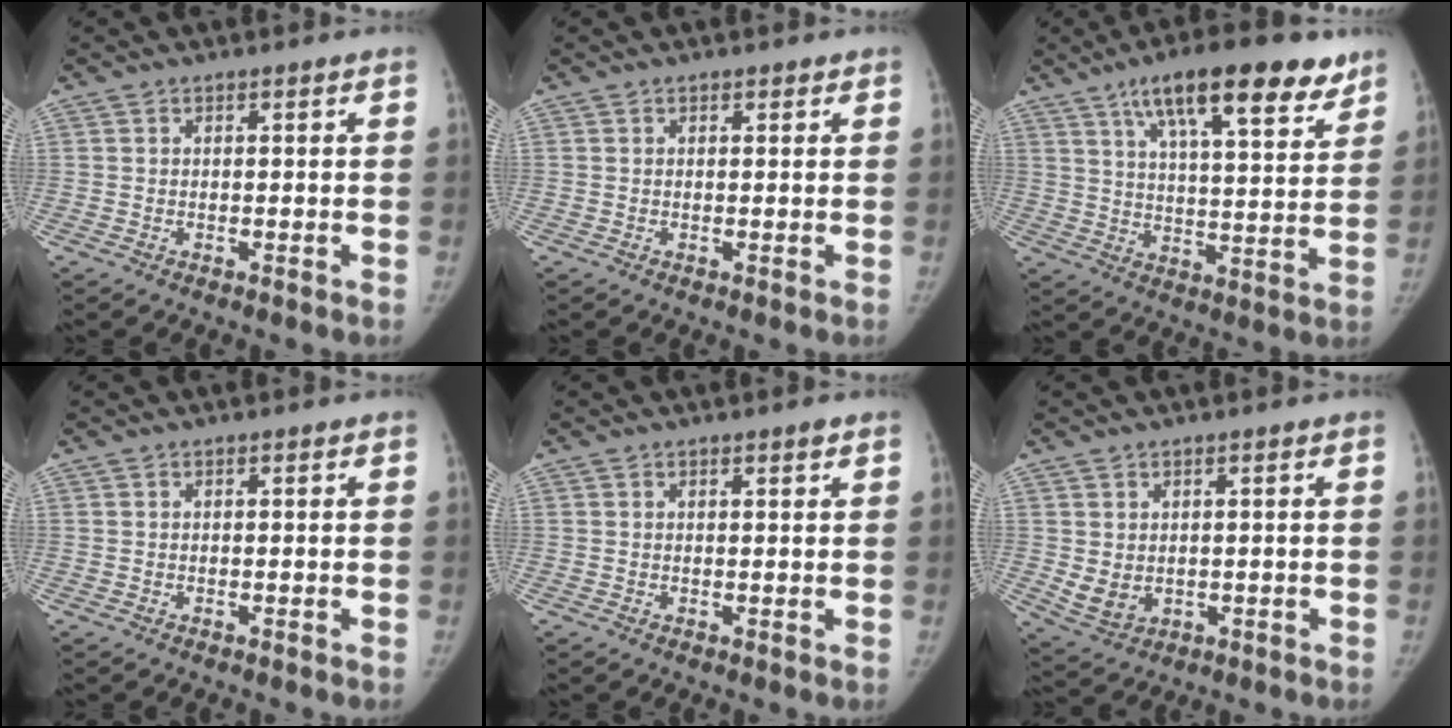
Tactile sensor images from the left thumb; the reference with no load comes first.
{"total": 0.8, "force": [0.5, 0.5, 0.2], "torque": [0.004, -0.003, 0.003]}
{"total": 18.6, "force": [11.6, 5.6, 13.5], "torque": [-0.177, -0.033, 0.181]}
{"total": 0.0}
{"total": 1.0, "force": [0.7, 0.2, 0.6], "torque": [-0.007, -0.004, 0.011]}
{"total": 4.7, "force": [0.2, 3.7, 2.9], "torque": [-0.044, -0.013, 0.020]}